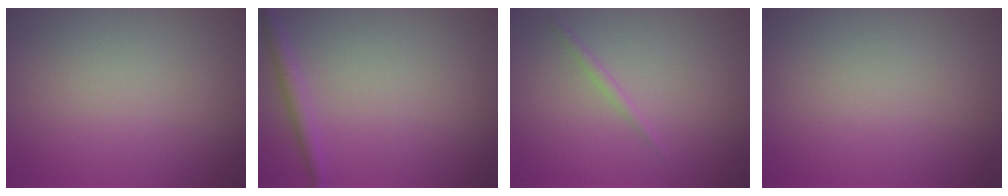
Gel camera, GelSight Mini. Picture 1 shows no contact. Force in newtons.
{"total": 1.6, "press": 1.6, "slide": 0.0}
{"total": 0.8, "press": 0.8, "slide": 0.1}
{"total": 0.0}